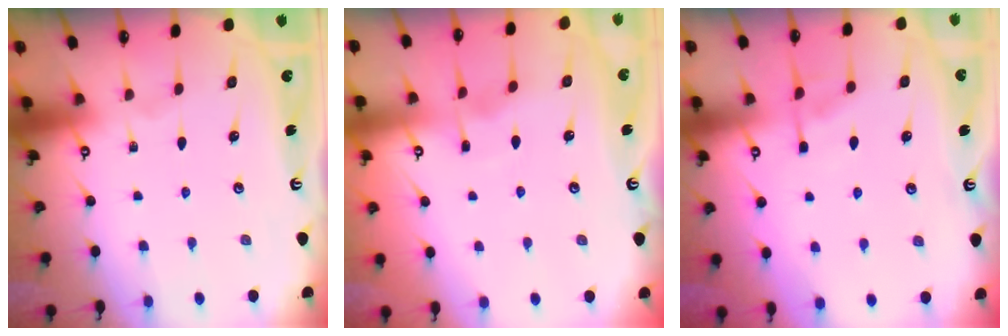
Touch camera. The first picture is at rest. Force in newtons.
{"total": 2.9, "press": 2.9, "slide": 0.1}
{"total": 4.1, "press": 4.1, "slide": 0.7}